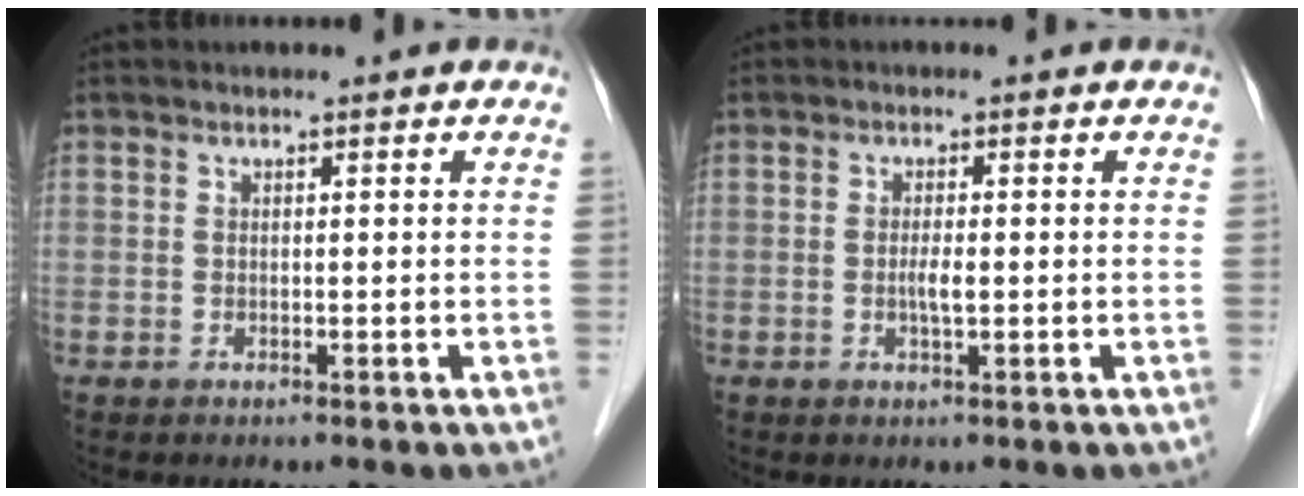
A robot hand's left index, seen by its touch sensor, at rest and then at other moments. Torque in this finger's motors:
{"motor_torque": [0.34, 0.20, 0.05, 0.02]}